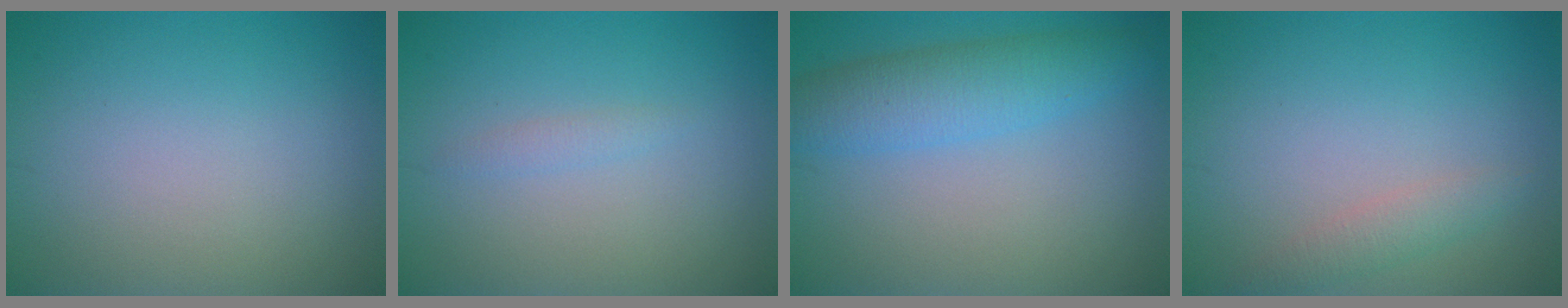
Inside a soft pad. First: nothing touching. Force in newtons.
{"total": 0.8, "press": 0.8, "slide": 0.0}
{"total": 4.7, "press": 4.7, "slide": 0.1}
{"total": 1.7, "press": 1.7, "slide": 0.1}